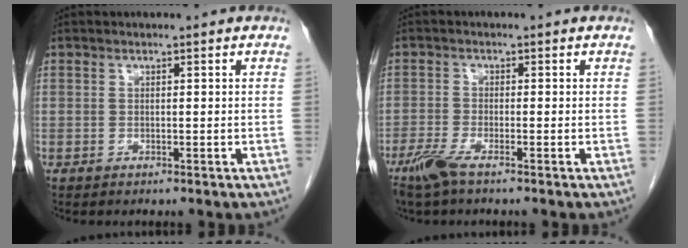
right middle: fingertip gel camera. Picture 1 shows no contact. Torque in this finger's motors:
{"motor_torque": [0.69, -0.47, 0.23, 0.05]}